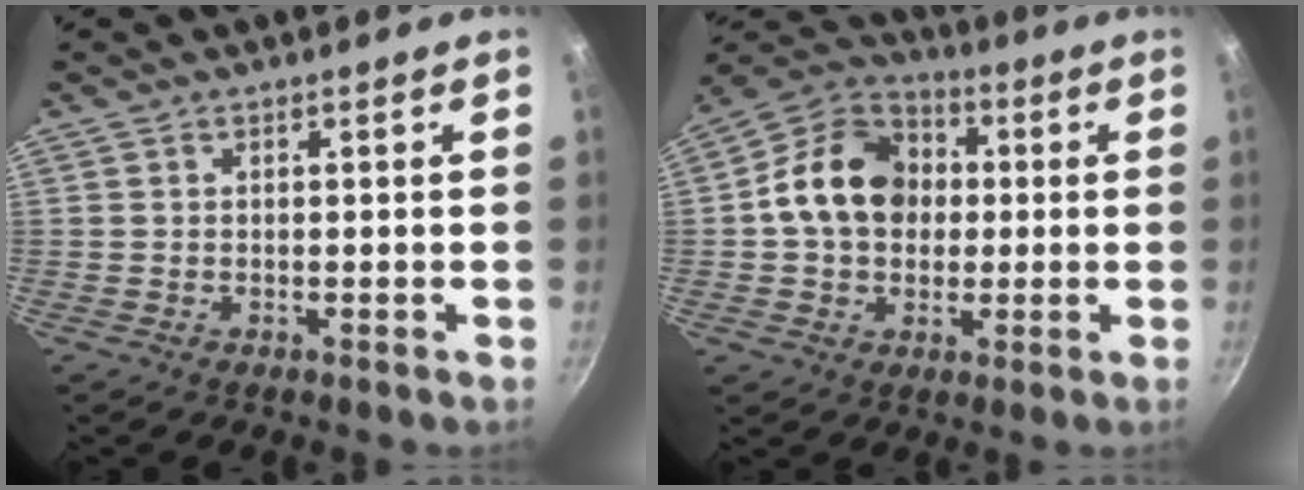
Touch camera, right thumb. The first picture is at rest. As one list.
[{"total": 15.3, "force": [1.2, 12.2, 9.1], "torque": [-0.124, 0.026, 0.005]}]